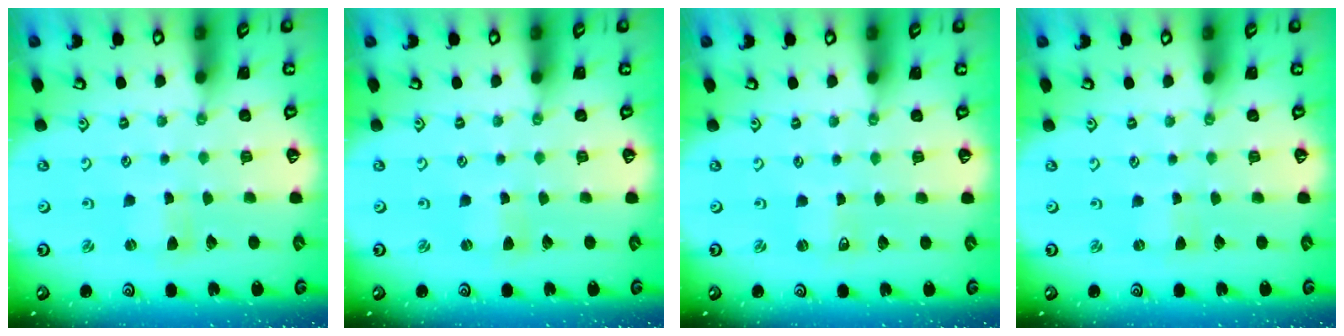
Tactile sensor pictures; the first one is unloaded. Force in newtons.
{"total": 0.7, "press": 0.7, "slide": 0.3}
{"total": 0.7, "press": 0.7, "slide": 0.0}
{"total": 0.0}